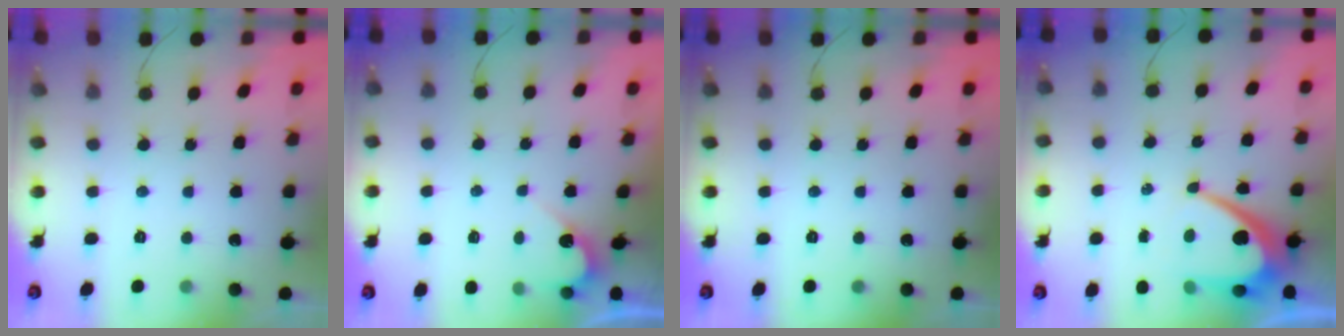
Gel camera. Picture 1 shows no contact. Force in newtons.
{"total": 3.7, "press": 3.7, "slide": 0.2}
{"total": 0.0}
{"total": 10.7, "press": 10.6, "slide": 0.9}